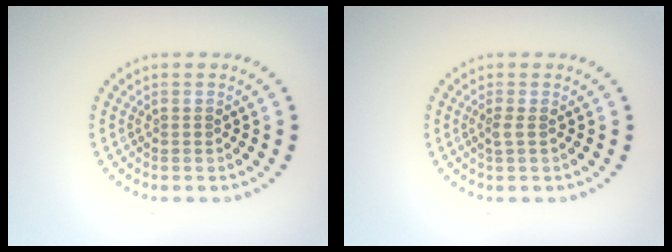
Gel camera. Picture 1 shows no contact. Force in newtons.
{"total": 0.9, "press": 0.7, "slide": 0.5}